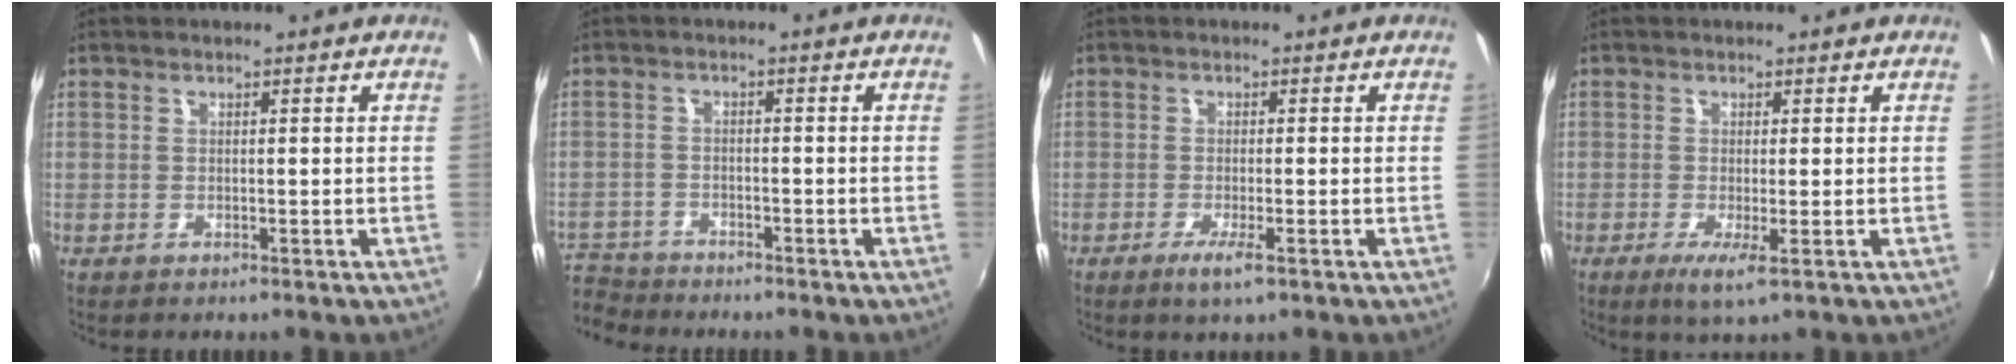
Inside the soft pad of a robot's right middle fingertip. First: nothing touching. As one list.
[{"total": 7.8, "force": [-7.2, 2.8, 1.0], "torque": [-0.059, 0.001, -0.141]}, {"total": 3.4, "force": [-1.8, 0.2, 2.8], "torque": [-0.060, -0.012, -0.034]}, {"total": 3.4, "force": [-1.2, 0.2, 3.2], "torque": [-0.067, -0.015, -0.023]}]